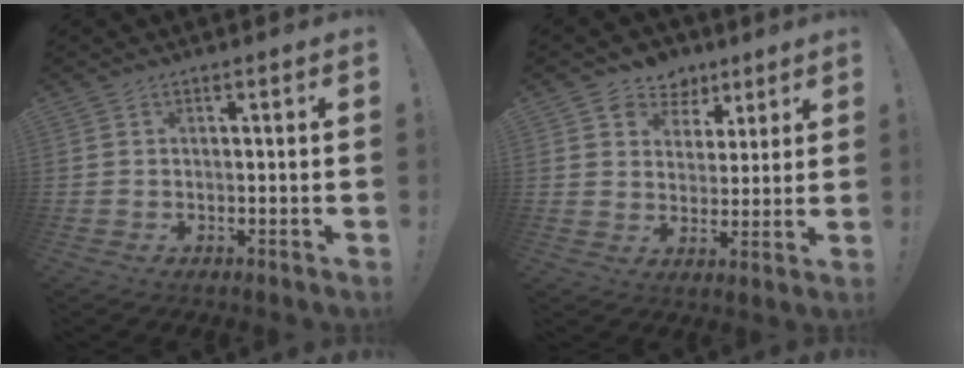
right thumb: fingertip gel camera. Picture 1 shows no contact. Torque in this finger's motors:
{"motor_torque": [0.60, 1.11, 0.30, 0.33, 0.00]}